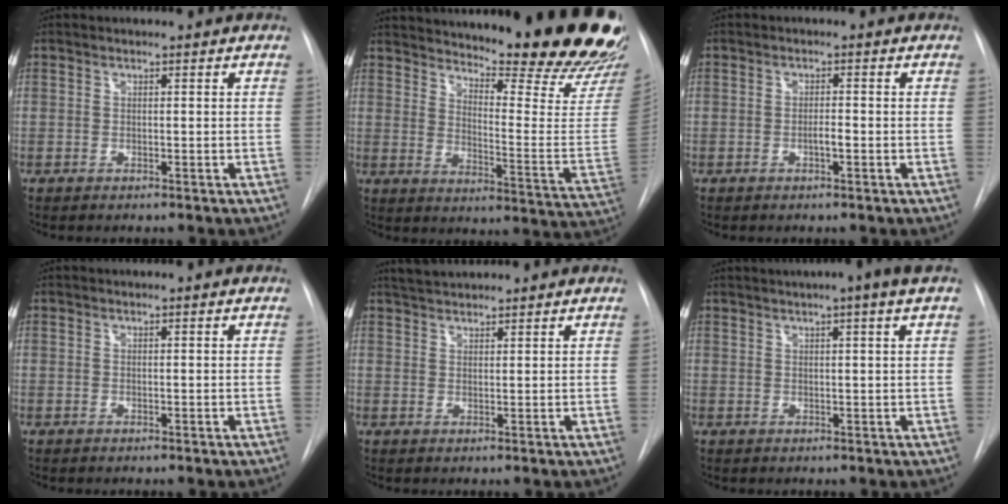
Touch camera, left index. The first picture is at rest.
{"total": 31.0, "force": [27.5, 3.5, 13.9], "torque": [-0.205, -0.132, 0.338]}
{"total": 1.5, "force": [-0.5, 0.2, 1.4], "torque": [-0.024, 0.001, -0.010]}
{"total": 0.0}
{"total": 4.4, "force": [4.2, 0.6, 1.3], "torque": [-0.025, 0.033, 0.076]}
{"total": 5.4, "force": [3.7, -0.9, 3.9], "torque": [-0.057, 0.014, 0.046]}